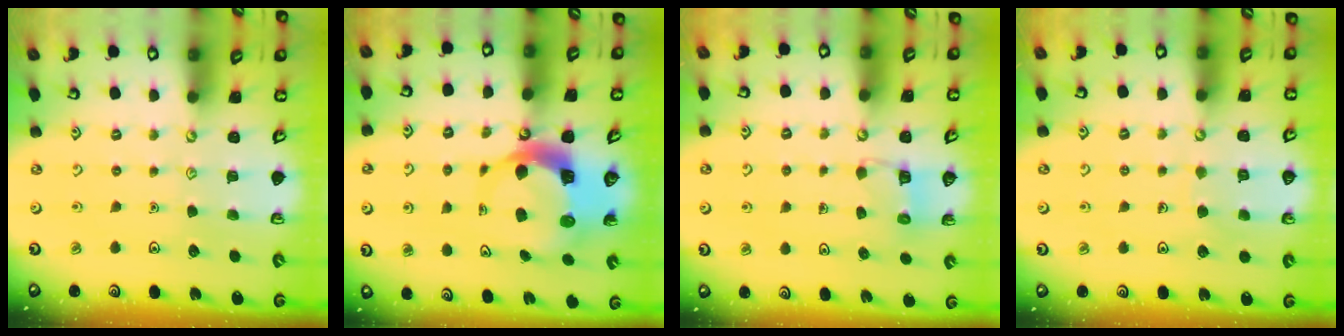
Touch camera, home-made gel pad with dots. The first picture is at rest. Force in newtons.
{"total": 8.6, "press": 8.5, "slide": 1.1}
{"total": 4.0, "press": 3.9, "slide": 0.2}
{"total": 5.1, "press": 5.0, "slide": 0.4}